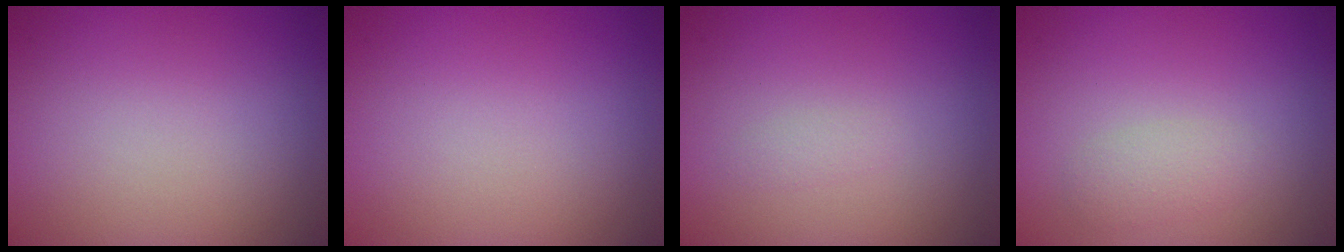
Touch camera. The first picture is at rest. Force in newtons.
{"total": 0.0}
{"total": 0.6, "press": 0.6, "slide": 0.0}
{"total": 1.5, "press": 1.5, "slide": 0.1}